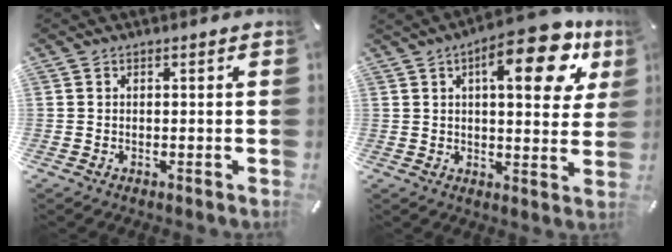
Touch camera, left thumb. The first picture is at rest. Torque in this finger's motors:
{"motor_torque": [0.92, 1.11, 1.71, -1.05, 0.30]}